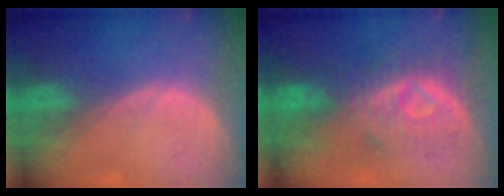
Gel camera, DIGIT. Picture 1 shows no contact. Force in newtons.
{"total": 8.5, "press": 8.4, "slide": 0.9}